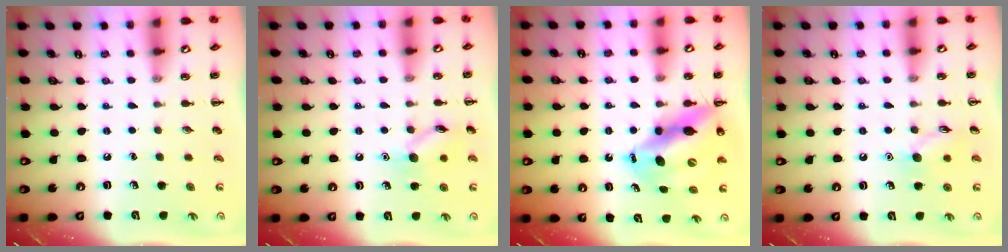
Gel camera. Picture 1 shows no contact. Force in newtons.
{"total": 10.3, "press": 10.2, "slide": 0.7}
{"total": 15.3, "press": 14.5, "slide": 4.7}
{"total": 8.6, "press": 8.5, "slide": 0.8}